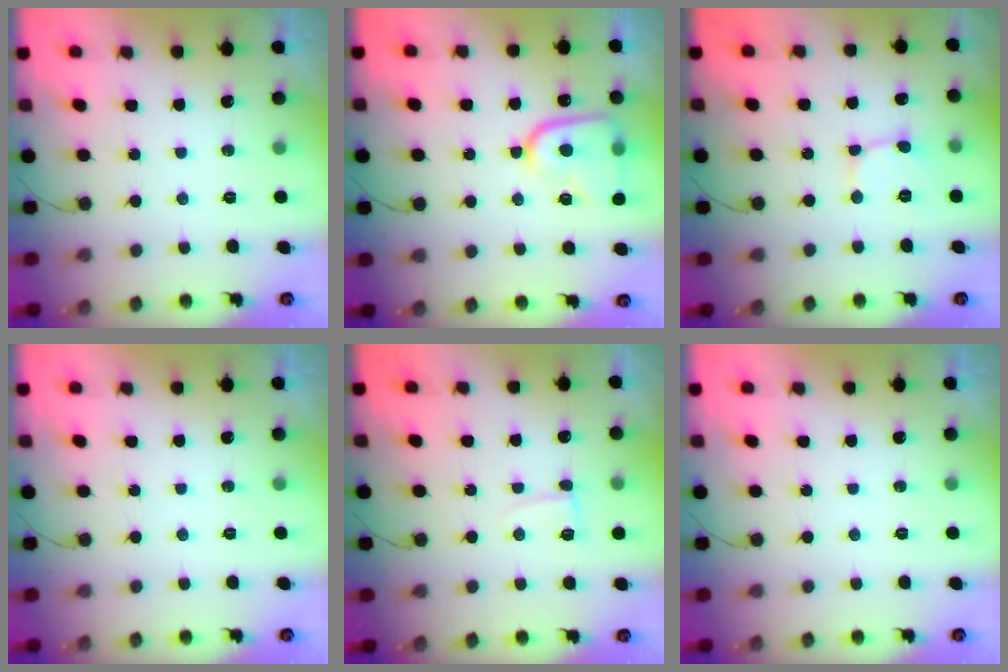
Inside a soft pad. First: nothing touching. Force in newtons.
{"total": 13.5, "press": 13.5, "slide": 1.3}
{"total": 2.6, "press": 2.6, "slide": 0.2}
{"total": 0.0}
{"total": 3.5, "press": 3.5, "slide": 0.5}
{"total": 0.0}